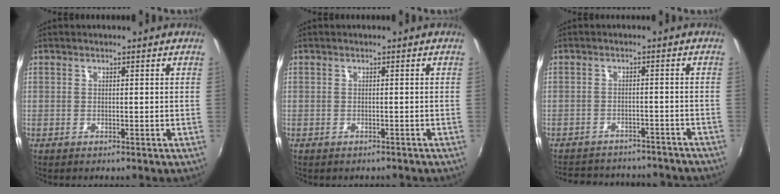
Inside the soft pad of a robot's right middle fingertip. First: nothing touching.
{"total": 1.3, "force": [-1.1, 0.5, 0.4], "torque": [-0.012, -0.003, -0.013]}
{"total": 17.9, "force": [-15.7, 5.8, 6.4], "torque": [-0.133, 0.012, -0.195]}